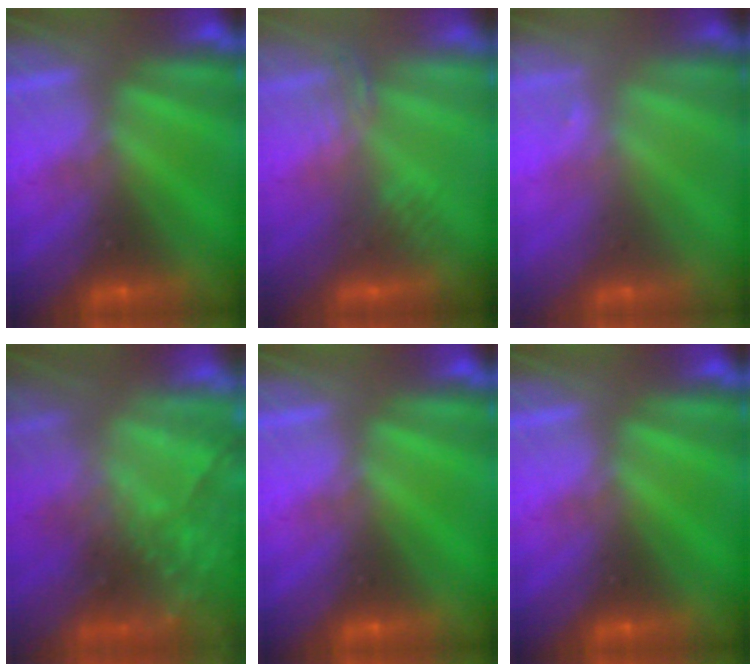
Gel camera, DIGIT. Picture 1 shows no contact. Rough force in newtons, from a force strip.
{"total": 2.9}
{"total": 1.5}
{"total": 9.6}
{"total": 0.0}
{"total": 0.0}